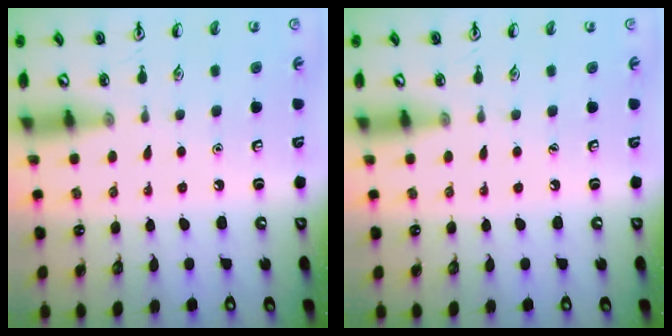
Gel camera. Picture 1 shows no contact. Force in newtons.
{"total": 0.0}